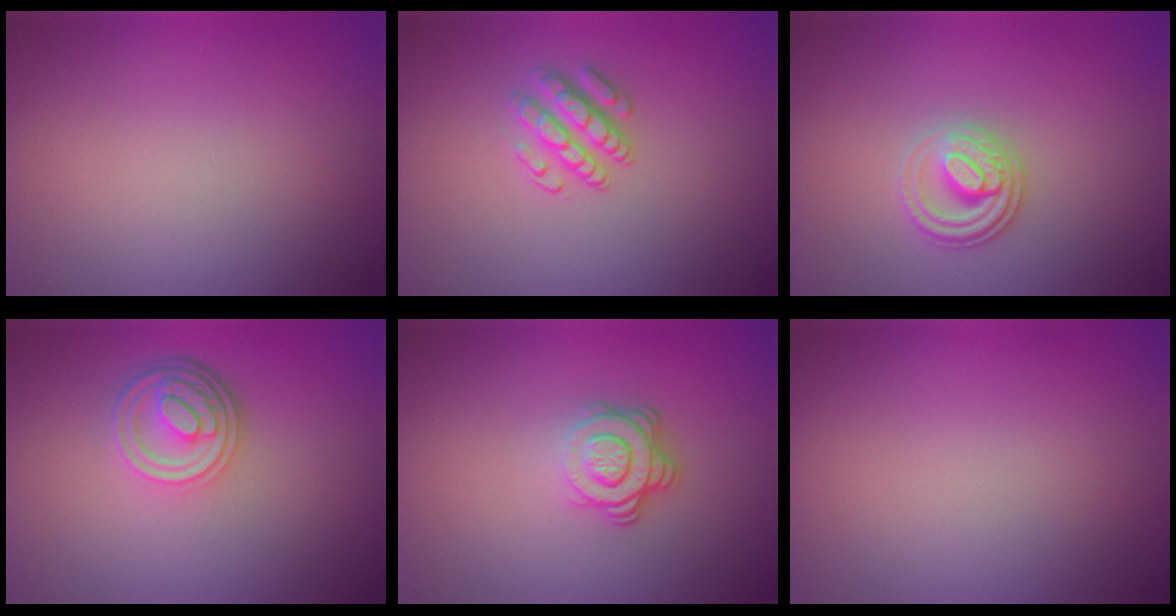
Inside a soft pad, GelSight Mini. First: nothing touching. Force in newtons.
{"total": 2.7, "press": 2.5, "slide": 1.0}
{"total": 2.8, "press": 2.5, "slide": 1.3}
{"total": 4.6, "press": 3.5, "slide": 3.0}
{"total": 3.9, "press": 2.7, "slide": 2.8}
{"total": 0.0}